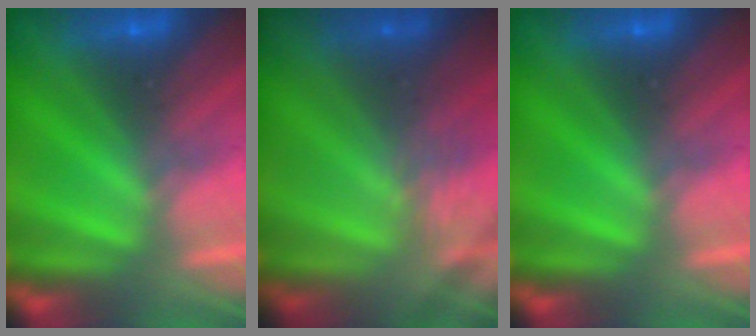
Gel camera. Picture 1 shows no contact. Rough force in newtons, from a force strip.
{"total": 2.2}
{"total": 0.0}